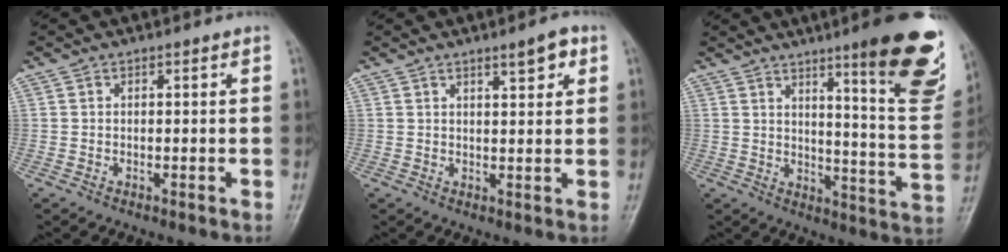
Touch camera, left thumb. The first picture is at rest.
{"total": 4.1, "force": [2.3, 1.2, 3.2], "torque": [-0.038, -0.012, 0.033]}
{"total": 19.6, "force": [11.3, 2.8, 15.7], "torque": [-0.167, -0.069, 0.155]}